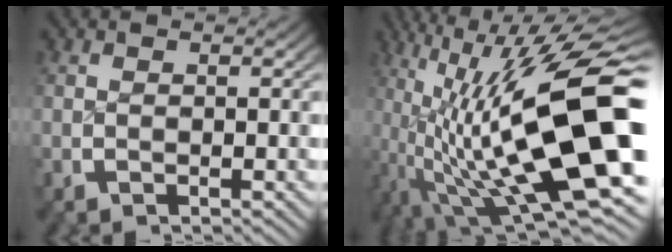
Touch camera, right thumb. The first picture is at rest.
{"total": 18.6, "force": [-1.2, 8.9, 16.3], "torque": [-0.278, -0.048, 0.015]}